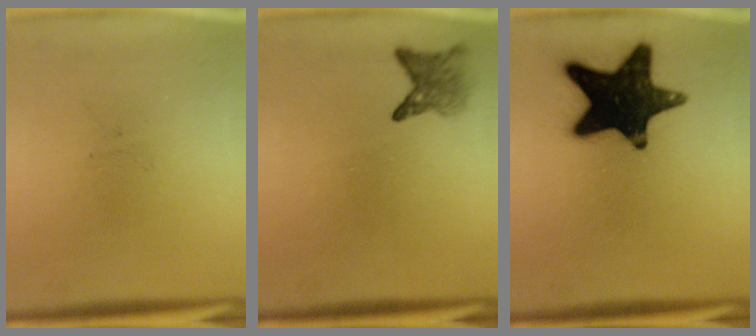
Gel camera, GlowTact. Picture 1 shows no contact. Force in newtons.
{"total": 2.7}
{"total": 18.2}